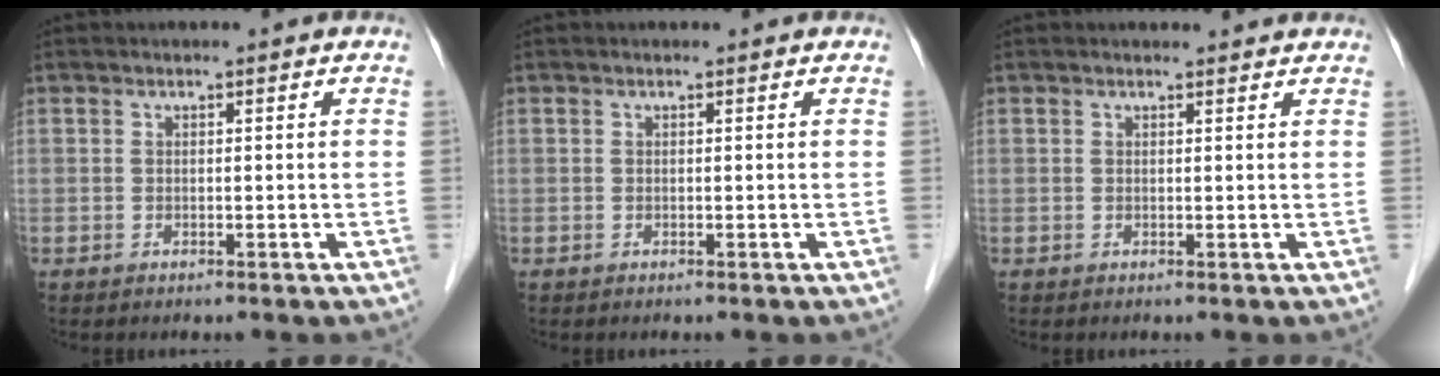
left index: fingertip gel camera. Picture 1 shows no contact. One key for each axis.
{"total": 0.0}
{"total": 2.6, "fx": 2.6, "fy": 0.3, "fz": 0.2, "tx": -0.011, "ty": 0.007, "tz": 0.028}